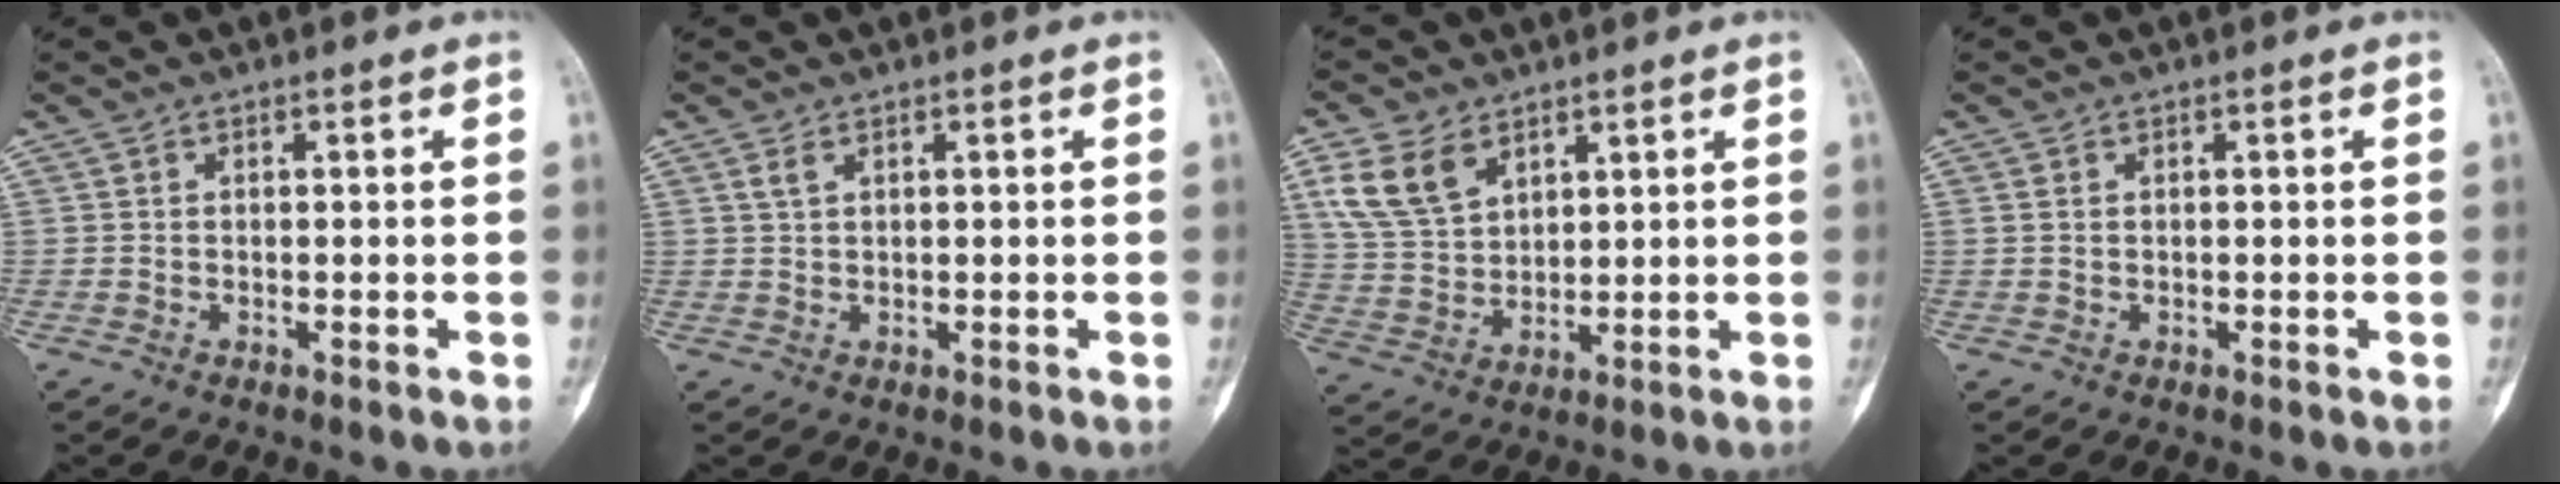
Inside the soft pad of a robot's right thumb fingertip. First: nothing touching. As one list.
[{"total": 1.6, "force": [0.9, 0.7, 1.0], "torque": [-0.023, 0.003, 0.023]}, {"total": 10.2, "force": [5.3, 6.4, 5.8], "torque": [-0.105, -0.014, 0.116]}, {"total": 0.8, "force": [0.3, 0.5, 0.5], "torque": [-0.014, 0.004, 0.008]}]